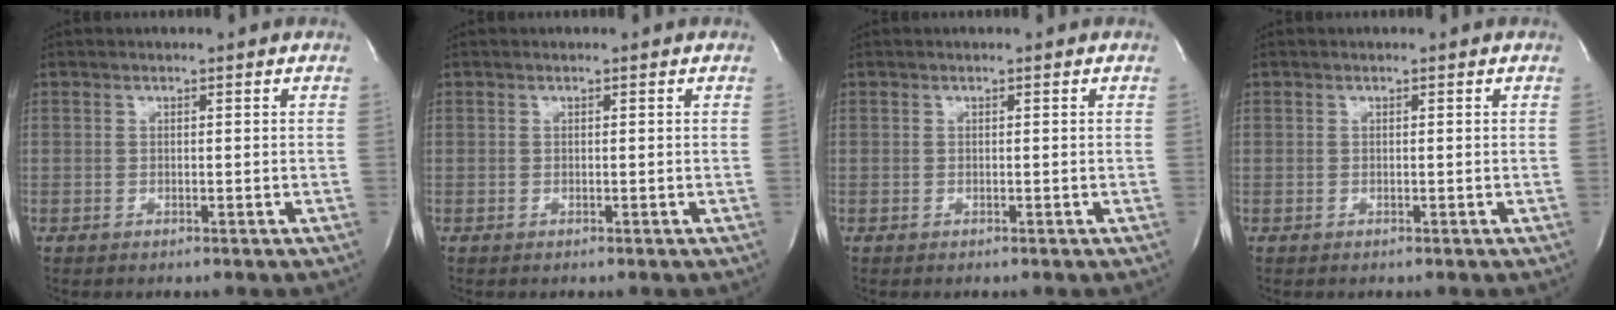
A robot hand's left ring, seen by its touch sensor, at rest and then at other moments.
{"total": 0.0}
{"total": 0.0}
{"total": 0.0}